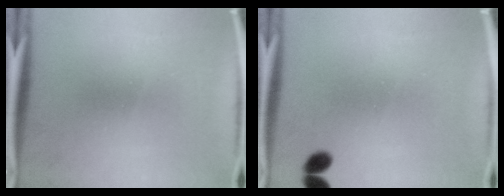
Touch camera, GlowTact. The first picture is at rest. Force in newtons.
{"total": 2.1}